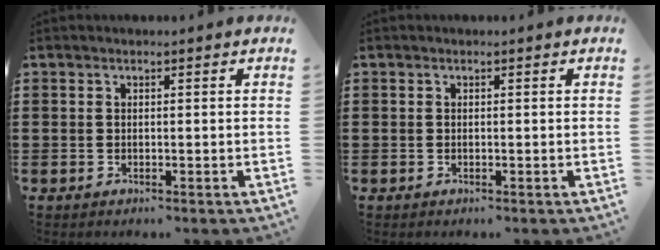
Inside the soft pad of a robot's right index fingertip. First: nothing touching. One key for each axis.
{"total": 0.0}